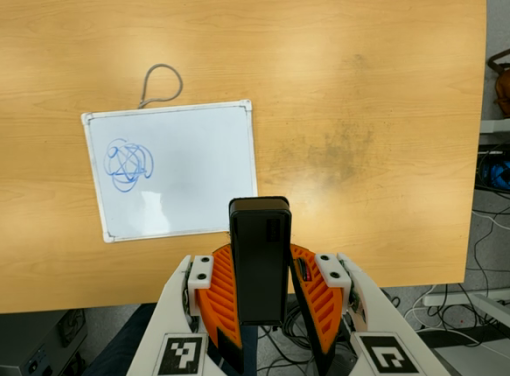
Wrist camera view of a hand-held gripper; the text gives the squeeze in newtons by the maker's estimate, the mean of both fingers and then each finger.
{"total": 5.4, "left": 5.0, "right": 5.9}